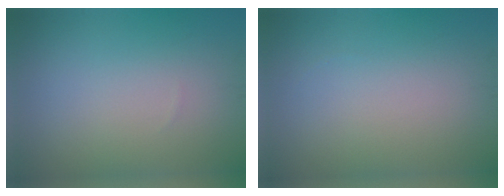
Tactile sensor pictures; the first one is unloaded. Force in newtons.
{"total": 0.0}